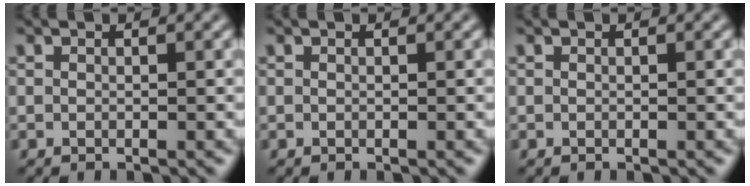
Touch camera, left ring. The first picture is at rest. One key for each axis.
{"total": 0.0}
{"total": 0.0}